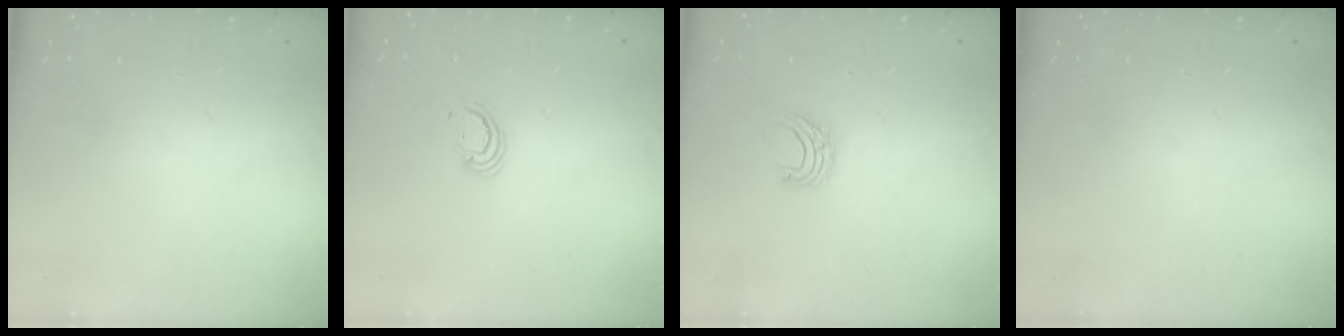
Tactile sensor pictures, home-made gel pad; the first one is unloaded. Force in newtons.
{"total": 2.6, "press": 2.5, "slide": 0.2}
{"total": 5.6, "press": 5.6, "slide": 0.6}
{"total": 0.0}